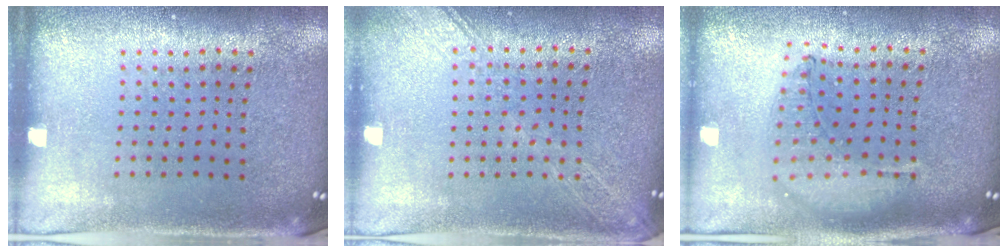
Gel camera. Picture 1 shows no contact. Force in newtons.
{"total": 1.6, "press": 1.6, "slide": 0.4}
{"total": 1.1, "press": 1.0, "slide": 0.2}